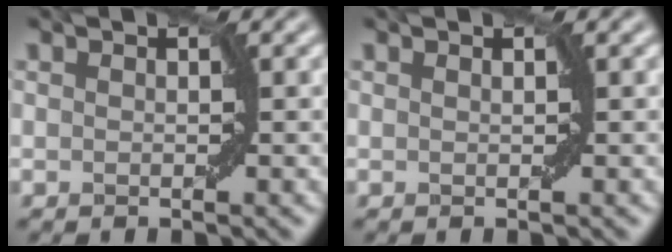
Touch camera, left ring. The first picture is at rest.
{"total": 0.0}